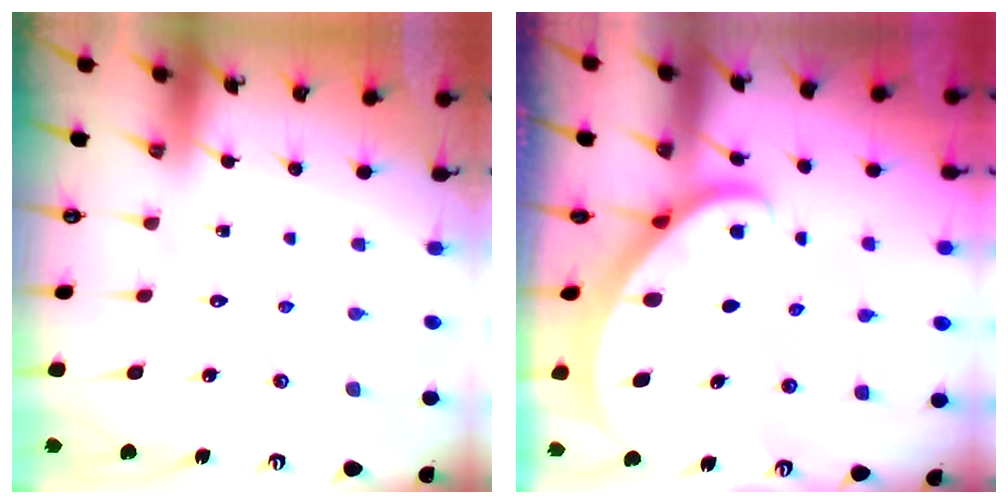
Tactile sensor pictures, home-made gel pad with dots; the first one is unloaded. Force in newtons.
{"total": 2.7, "press": 2.7, "slide": 0.3}